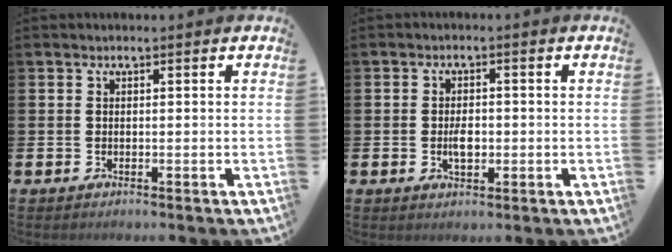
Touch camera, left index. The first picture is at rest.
{"total": 2.8, "force": [-0.3, 1.6, 2.3], "torque": [-0.034, -0.001, -0.008]}